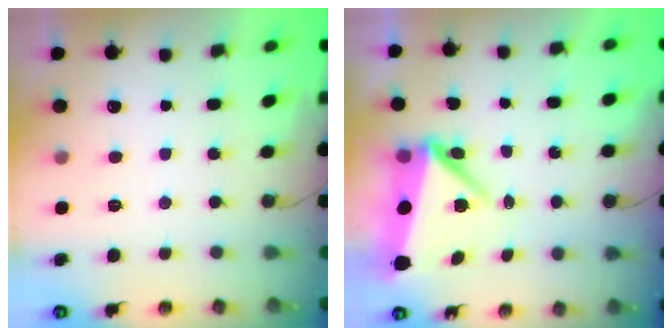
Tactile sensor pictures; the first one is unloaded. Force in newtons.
{"total": 7.1, "press": 7.0, "slide": 0.9}